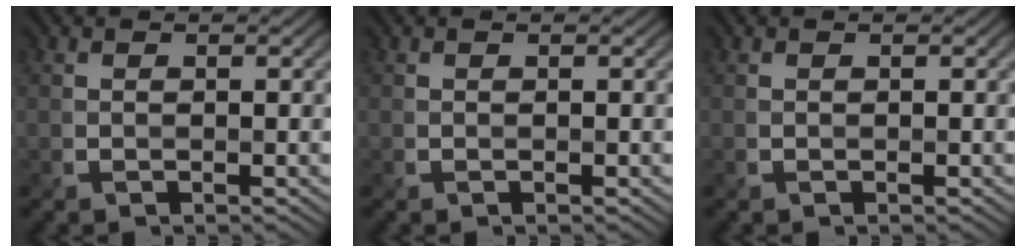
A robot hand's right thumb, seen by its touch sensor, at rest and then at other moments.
{"total": 0.0}
{"total": 0.0}